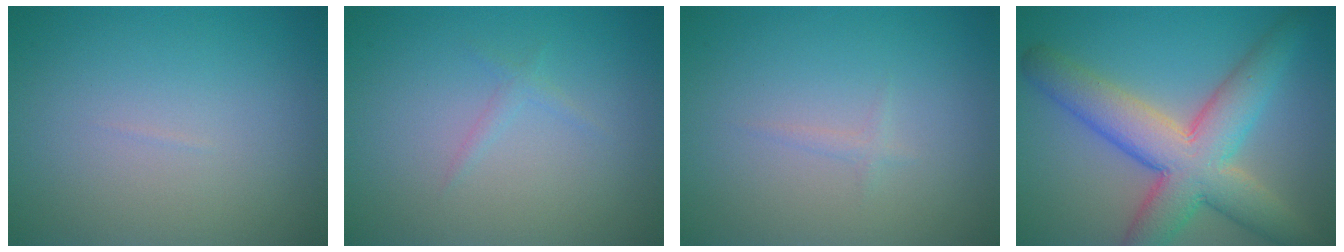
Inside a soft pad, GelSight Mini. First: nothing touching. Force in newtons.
{"total": 0.7, "press": 0.7, "slide": 0.1}
{"total": 0.7, "press": 0.6, "slide": 0.1}
{"total": 8.9, "press": 8.9, "slide": 0.3}